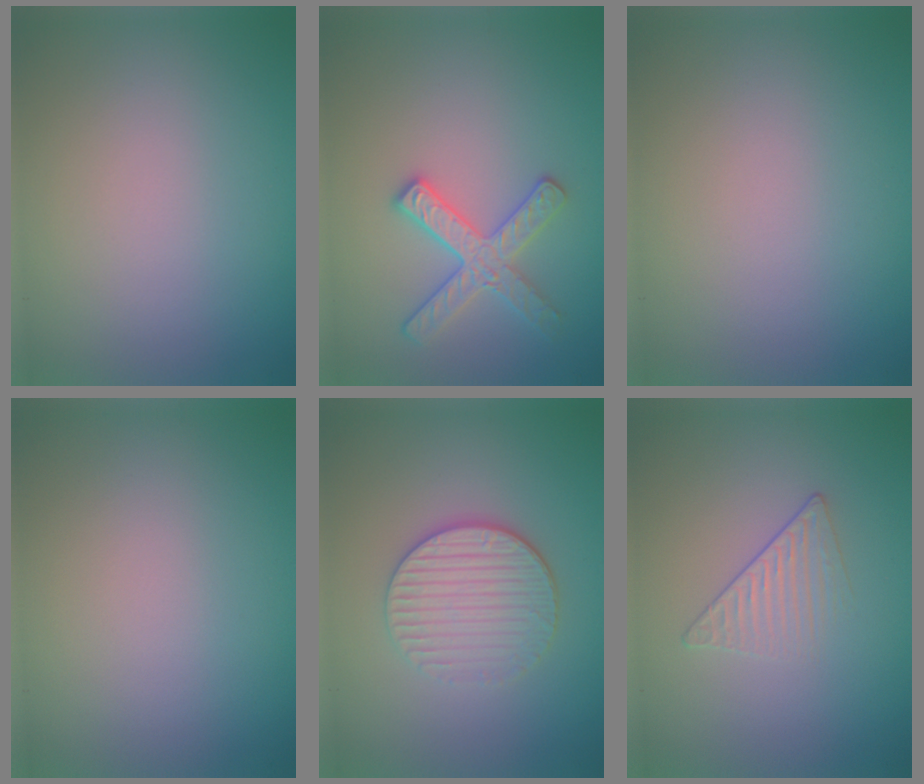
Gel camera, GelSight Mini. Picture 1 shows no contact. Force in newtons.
{"total": 2.9, "press": 2.9, "slide": 0.4}
{"total": 0.0}
{"total": 0.0}
{"total": 4.1, "press": 3.4, "slide": 2.2}
{"total": 1.6, "press": 1.0, "slide": 1.2}